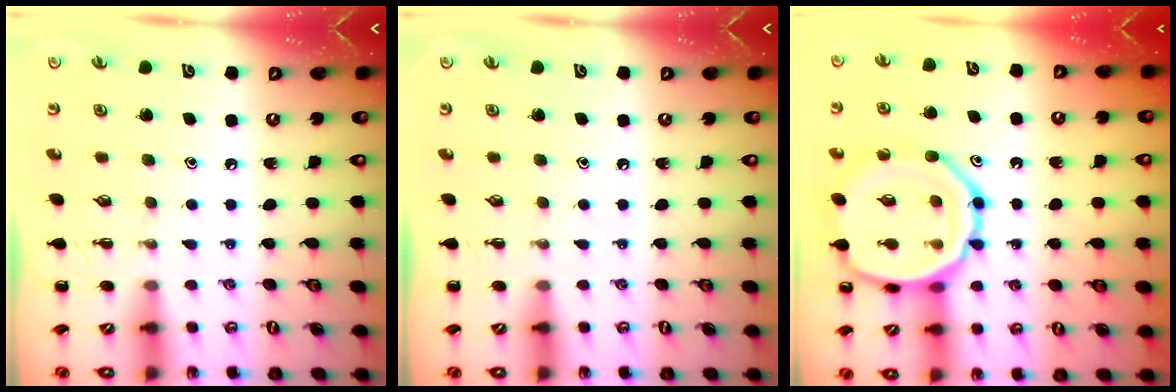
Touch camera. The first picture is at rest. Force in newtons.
{"total": 0.0}
{"total": 17.2, "press": 17.1, "slide": 1.4}